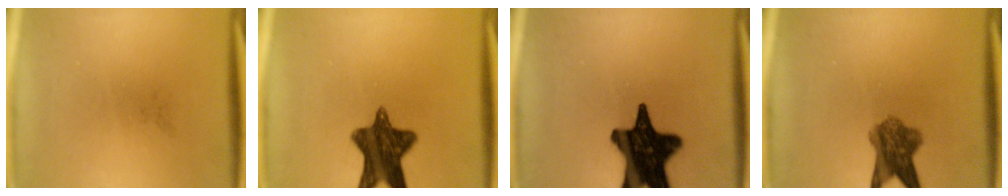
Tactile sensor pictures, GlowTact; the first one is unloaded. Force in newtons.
{"total": 11.6}
{"total": 18.9}
{"total": 6.6}